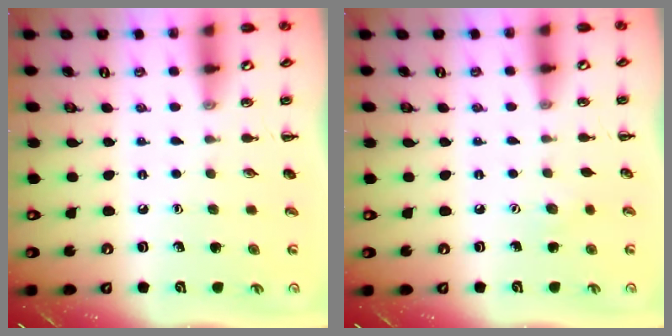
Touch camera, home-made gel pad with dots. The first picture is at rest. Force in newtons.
{"total": 3.7, "press": 3.6, "slide": 0.9}